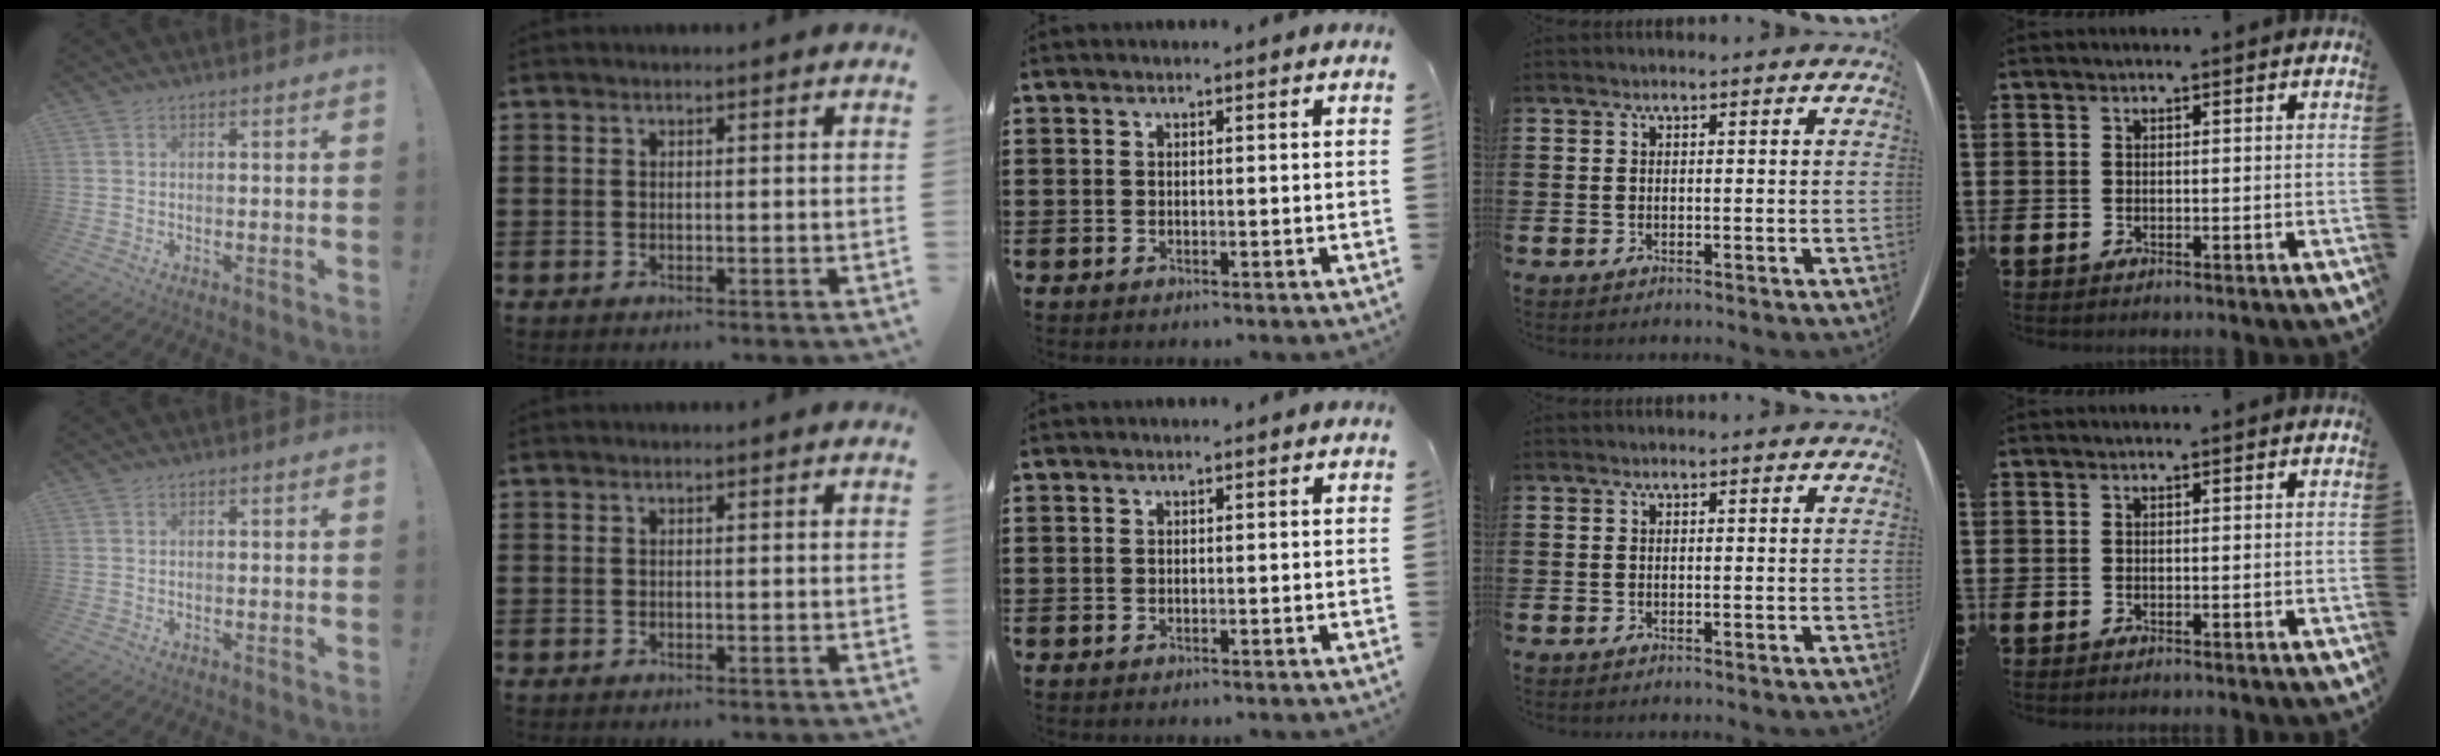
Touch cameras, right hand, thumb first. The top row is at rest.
{}